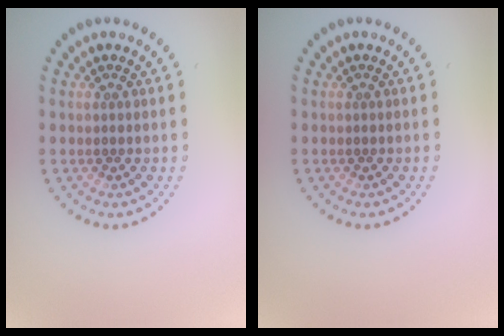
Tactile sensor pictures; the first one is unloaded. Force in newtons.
{"total": 0.0}